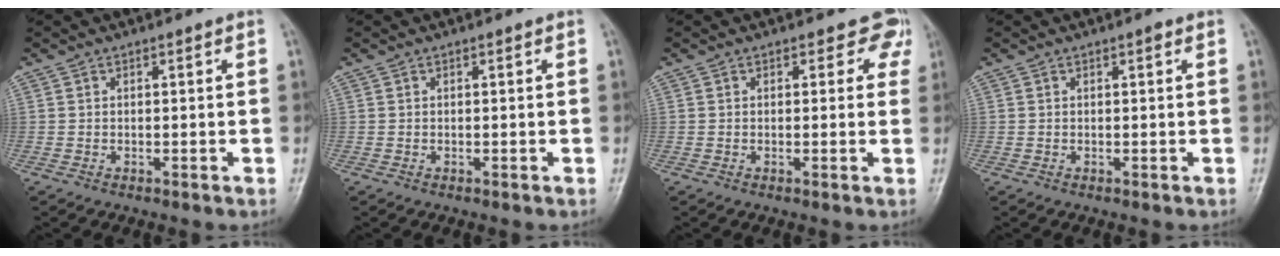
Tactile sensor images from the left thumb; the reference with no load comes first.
{"total": 0.0}
{"total": 3.4, "force": [2.2, 2.4, 1.0], "torque": [0.024, -0.009, 0.009]}
{"total": 0.6, "force": [0.4, 0.2, 0.5], "torque": [-0.007, 0.000, 0.003]}